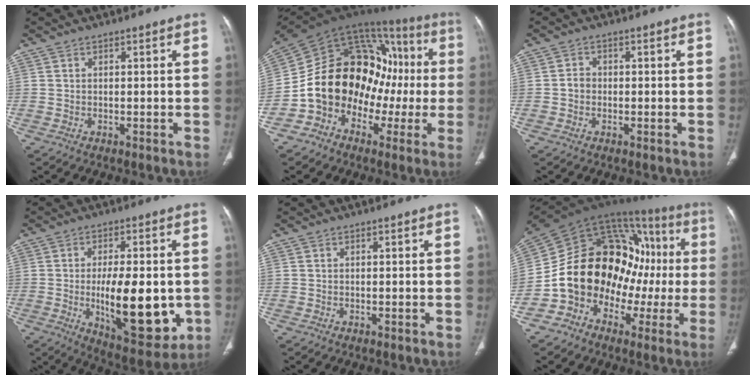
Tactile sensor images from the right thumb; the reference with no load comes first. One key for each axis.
{"total": 21.7, "fx": -3.6, "fy": 15.8, "fz": 14.4, "tx": -0.176, "ty": 0.096, "tz": -0.057}
{"total": 2.0, "fx": -0.4, "fy": 1.7, "fz": 0.9, "tx": -0.006, "ty": 0.008, "tz": -0.012}
{"total": 18.2, "fx": -2.7, "fy": 7.6, "fz": 16.3, "tx": -0.218, "ty": -0.018, "tz": -0.025}
{"total": 0.0}
{"total": 23.4, "fx": -3.2, "fy": 16.8, "fz": 15.9, "tx": -0.203, "ty": 0.093, "tz": -0.047}